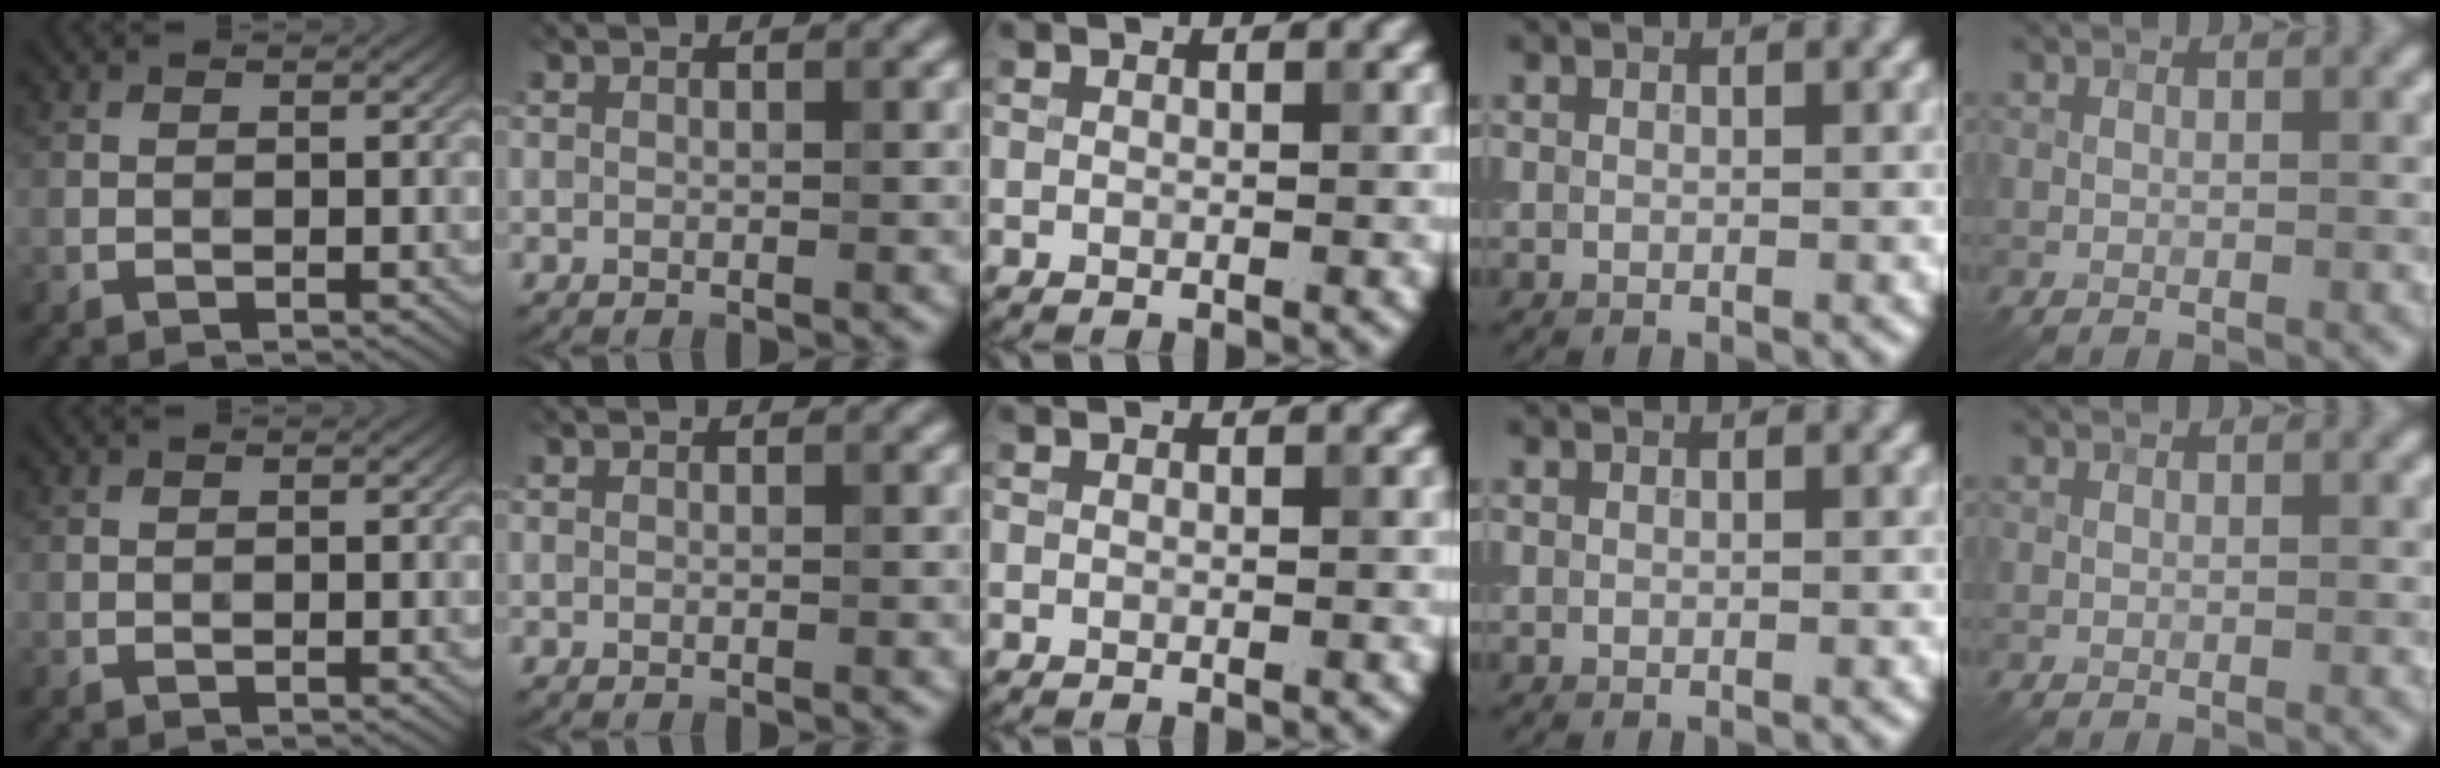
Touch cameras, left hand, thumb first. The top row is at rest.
{}